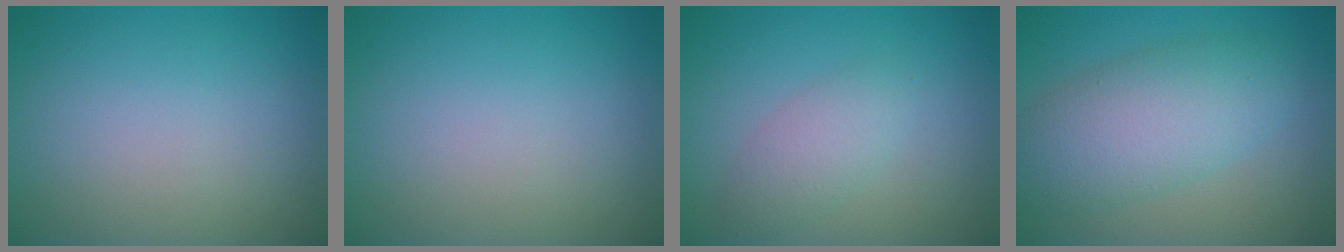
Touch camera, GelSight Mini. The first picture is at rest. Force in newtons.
{"total": 0.0}
{"total": 2.4, "press": 2.4, "slide": 0.0}
{"total": 6.6, "press": 6.6, "slide": 0.2}